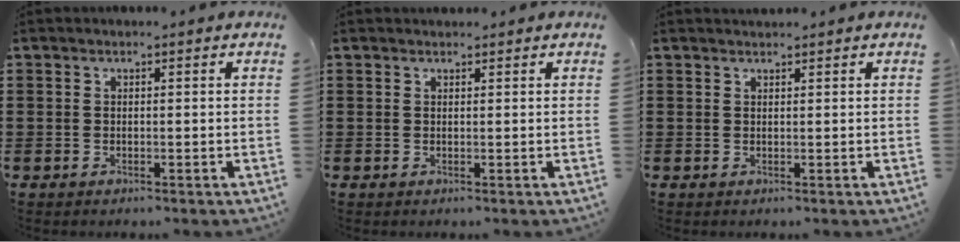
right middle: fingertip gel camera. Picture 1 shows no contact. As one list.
[{"total": 0.7, "force": [0.7, 0.3, -0.1], "torque": [0.008, -0.003, 0.011]}, {"total": 0.9, "force": [0.8, 0.2, -0.1], "torque": [0.000, 0.000, 0.016]}]